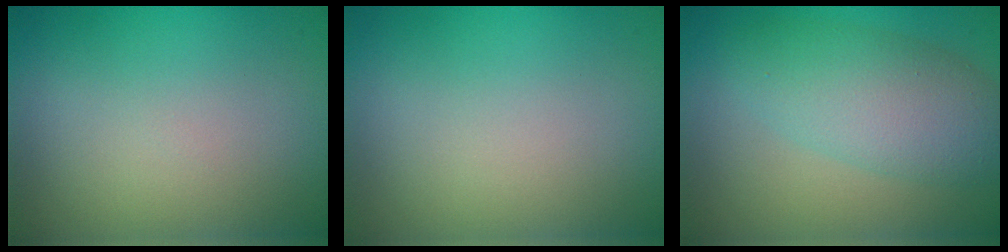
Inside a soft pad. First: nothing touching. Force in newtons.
{"total": 0.0}
{"total": 5.6, "press": 5.6, "slide": 0.2}